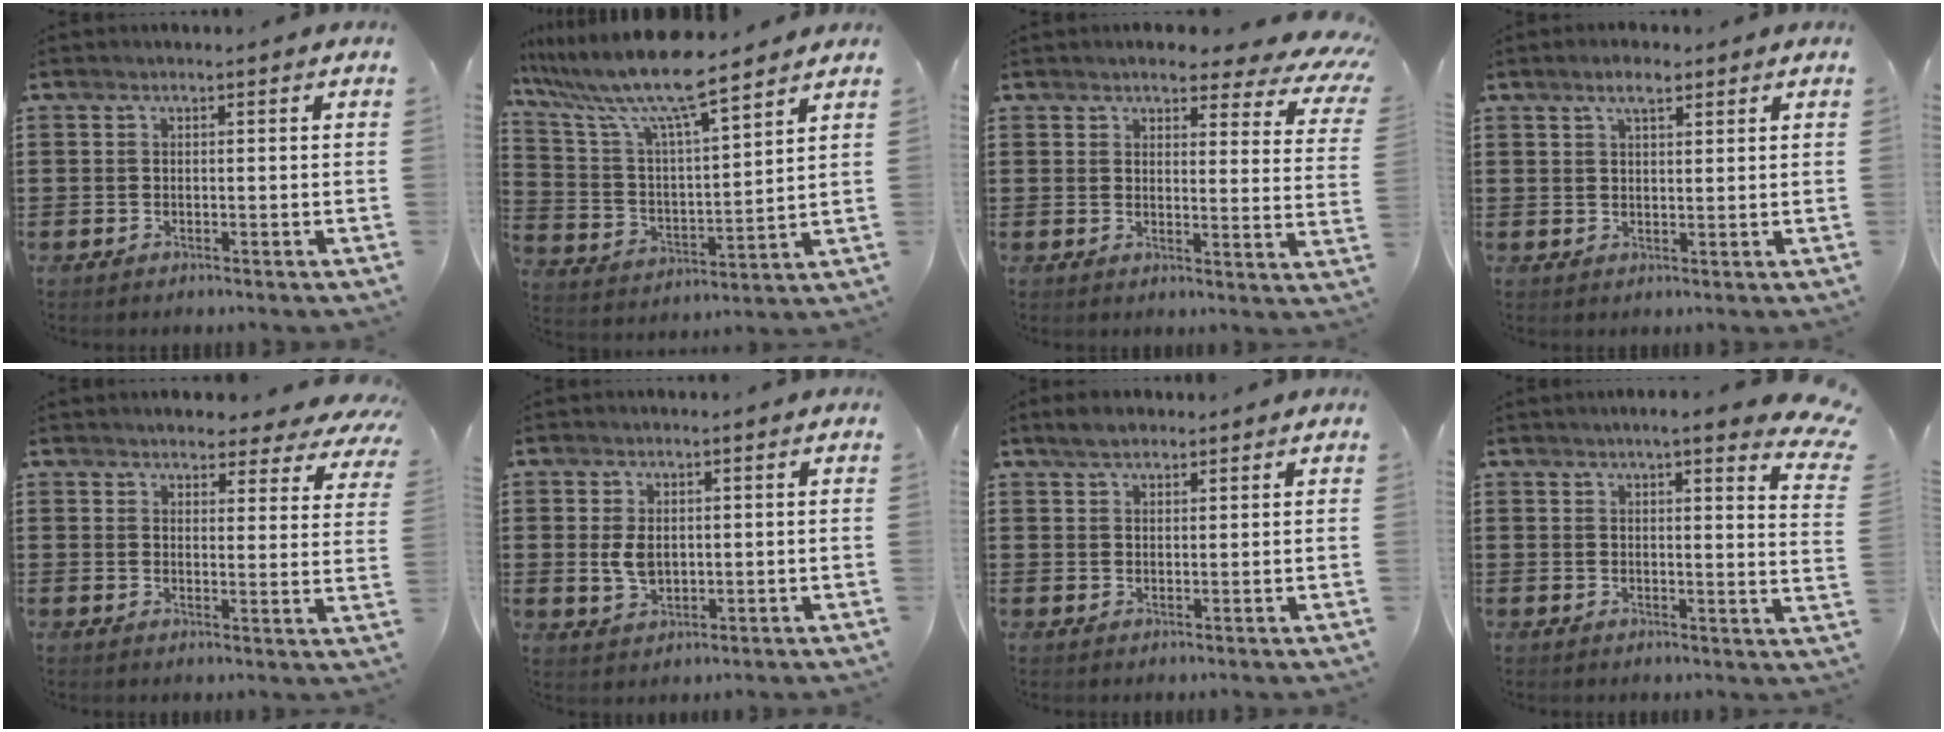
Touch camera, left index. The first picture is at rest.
{"total": 10.2, "force": [8.5, 0.5, 5.6], "torque": [-0.141, -0.050, 0.140]}
{"total": 4.9, "force": [4.2, 0.9, 2.4], "torque": [-0.048, -0.021, 0.068]}
{"total": 3.5, "force": [2.4, 1.0, 2.4], "torque": [-0.051, 0.007, 0.042]}
{"total": 4.1, "force": [4.0, 0.5, 1.0], "torque": [-0.027, -0.020, 0.070]}
{"total": 4.0, "force": [0.4, 2.5, 3.1], "torque": [-0.078, 0.002, 0.003]}
{"total": 2.7, "force": [2.3, 1.1, 1.0], "torque": [-0.025, 0.008, 0.043]}
{"total": 4.4, "force": [3.7, -0.3, 2.4], "torque": [-0.047, -0.021, 0.057]}